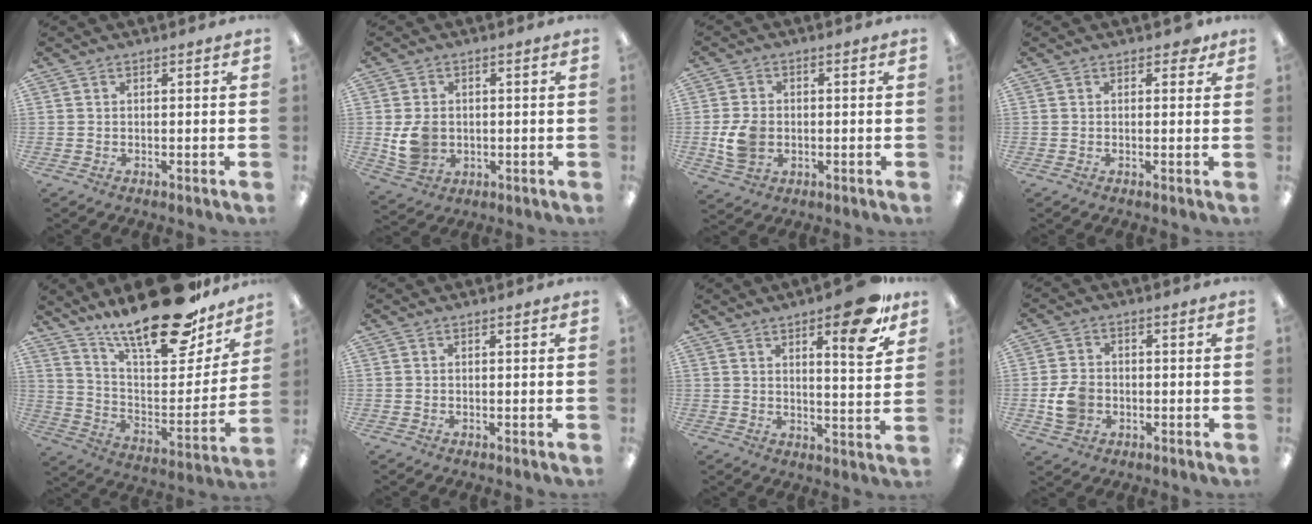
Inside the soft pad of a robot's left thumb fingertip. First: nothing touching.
{"total": 6.7, "force": [-0.1, 5.7, 3.7], "torque": [-0.072, 0.004, -0.002]}
{"total": 7.1, "force": [-1.1, 5.5, 4.2], "torque": [-0.076, 0.002, -0.019]}
{"total": 2.2, "force": [1.1, 1.4, 1.3], "torque": [-0.012, -0.001, 0.015]}
{"total": 24.5, "force": [18.3, 8.1, 14.0], "torque": [-0.210, -0.122, 0.310]}
{"total": 0.0}
{"total": 12.0, "force": [7.7, 3.2, 8.7], "torque": [-0.104, -0.045, 0.119]}
{"total": 6.7, "force": [-1.5, 5.4, 3.6], "torque": [-0.057, 0.006, -0.027]}